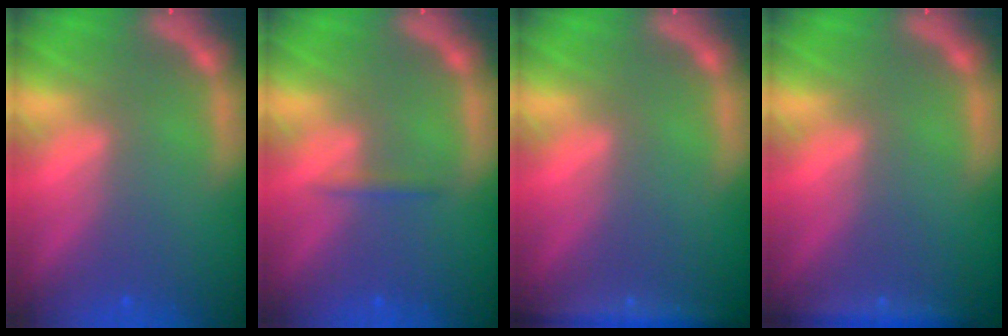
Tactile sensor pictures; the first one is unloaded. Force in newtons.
{"total": 0.9}
{"total": 3.5}
{"total": 2.4}